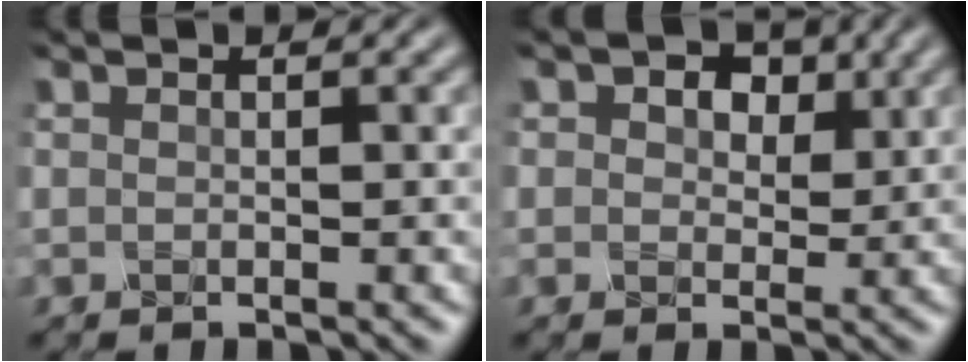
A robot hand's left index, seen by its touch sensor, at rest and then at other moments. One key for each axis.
{"total": 5.0, "fx": 2.3, "fy": 3.4, "fz": 2.8, "tx": -0.052, "ty": 0.004, "tz": 0.018}